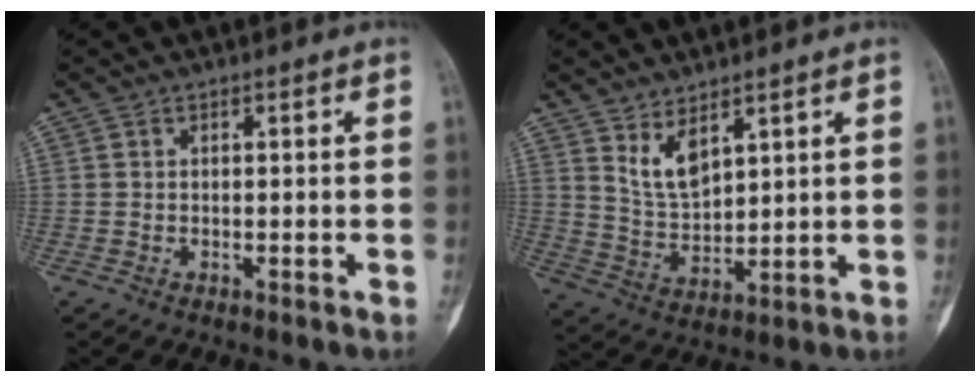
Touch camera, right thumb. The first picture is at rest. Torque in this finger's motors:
{"motor_torque": [-0.99, 1.07, 0.33, 0.54, 0.10]}